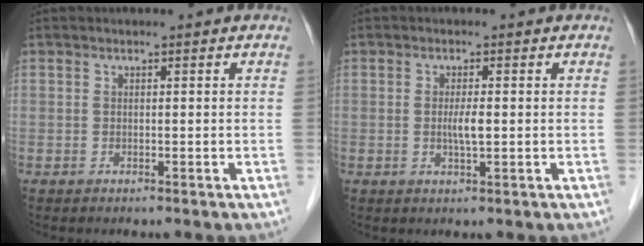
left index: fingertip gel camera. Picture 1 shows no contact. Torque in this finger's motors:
{"motor_torque": [0.46, 0.35, 0.08, 0.03]}